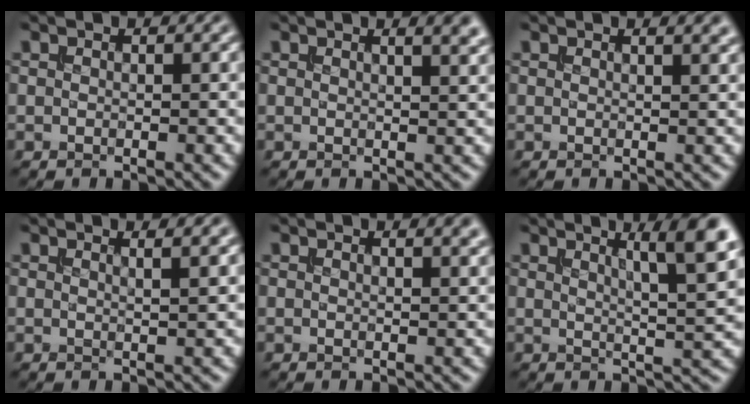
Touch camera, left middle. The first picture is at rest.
{"total": 3.8, "force": [2.3, 1.6, 2.6], "torque": [-0.007, 0.020, 0.007]}
{"total": 2.5, "force": [1.7, 1.0, 1.5], "torque": [-0.003, 0.010, 0.007]}
{"total": 2.1, "force": [1.2, 0.7, 1.6], "torque": [-0.009, 0.012, -0.004]}
{"total": 2.8, "force": [1.9, 1.1, 1.7], "torque": [-0.002, 0.013, 0.008]}
{"total": 6.7, "force": [3.4, 1.3, 5.6], "torque": [-0.061, 0.009, 0.047]}